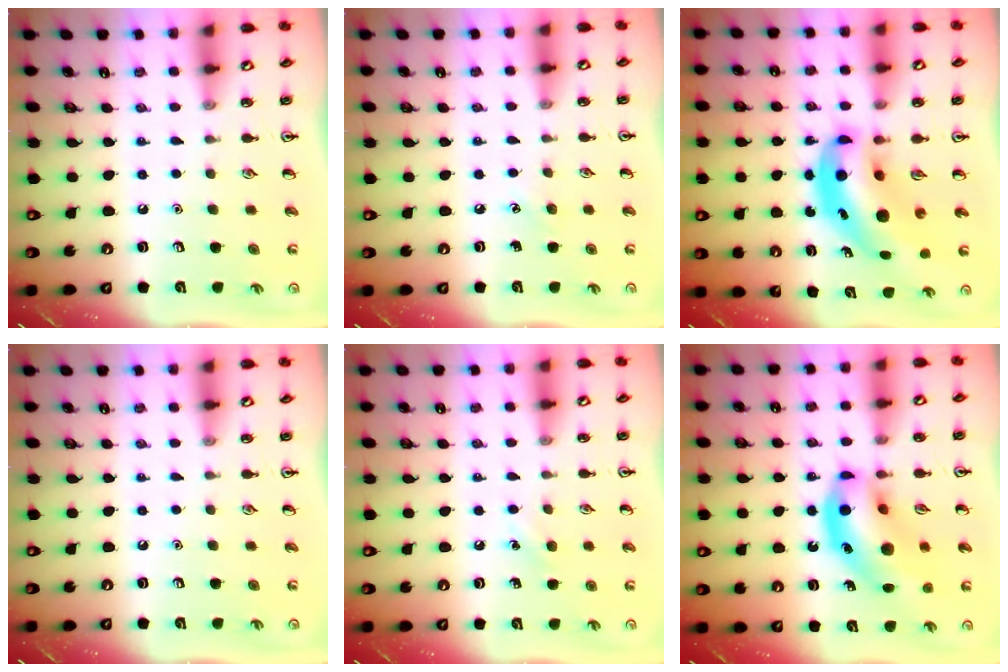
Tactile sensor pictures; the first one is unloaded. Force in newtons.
{"total": 3.7, "press": 3.6, "slide": 1.0}
{"total": 9.6, "press": 9.1, "slide": 2.9}
{"total": 0.0}
{"total": 5.8, "press": 5.5, "slide": 1.9}
{"total": 16.5, "press": 16.1, "slide": 3.7}